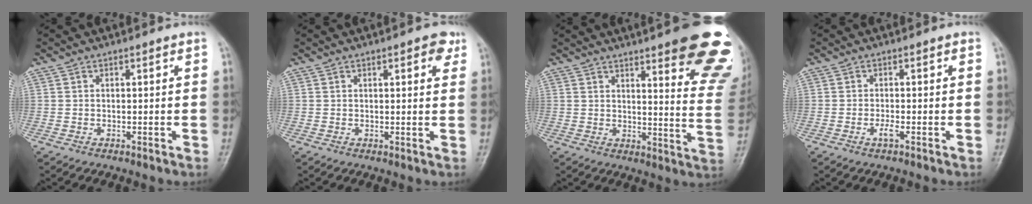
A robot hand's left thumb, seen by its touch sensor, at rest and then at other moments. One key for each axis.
{"total": 3.3, "fx": 1.7, "fy": 1.2, "fz": 2.5, "tx": -0.023, "ty": -0.004, "tz": 0.017}
{"total": 21.9, "fx": 14.0, "fy": 4.5, "fz": 16.2, "tx": -0.166, "ty": -0.065, "tz": 0.164}
{"total": 1.5, "fx": -0.6, "fy": 0.3, "fz": 1.3, "tx": -0.023, "ty": 0.004, "tz": -0.011}